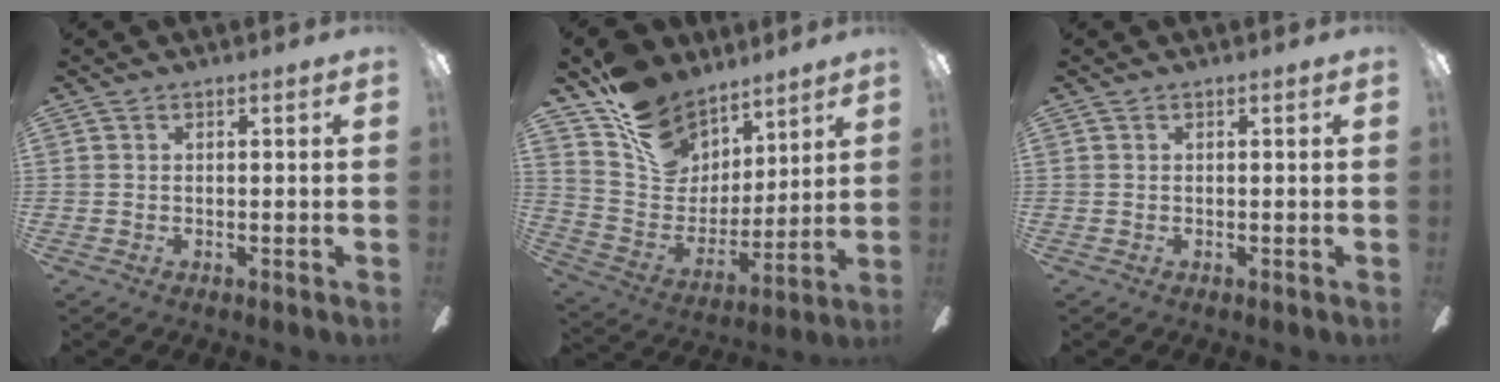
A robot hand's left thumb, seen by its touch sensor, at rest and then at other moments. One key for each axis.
{"total": 17.2, "fx": 11.8, "fy": 11.3, "fz": 5.3, "tx": -0.108, "ty": -0.079, "tz": 0.229}
{"total": 0.0}